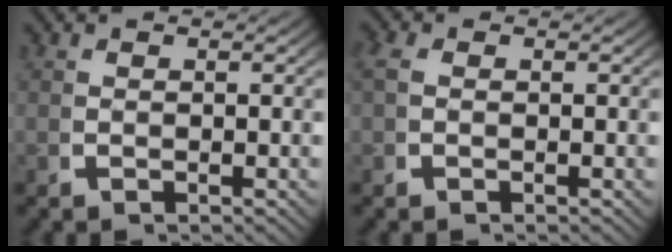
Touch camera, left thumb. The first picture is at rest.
{"total": 1.0, "force": [0.1, 0.7, 0.6], "torque": [-0.019, 0.000, 0.003]}